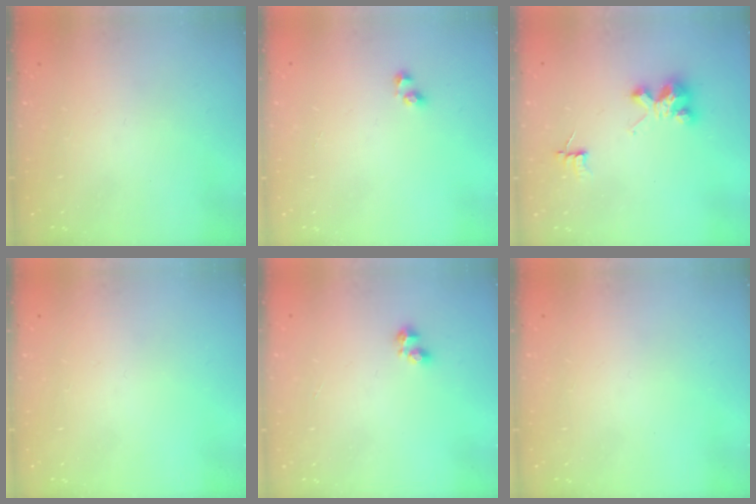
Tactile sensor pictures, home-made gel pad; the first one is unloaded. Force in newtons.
{"total": 2.7, "press": 2.6, "slide": 0.6}
{"total": 4.6, "press": 4.6, "slide": 0.3}
{"total": 0.0}
{"total": 2.2, "press": 2.1, "slide": 0.7}
{"total": 0.0}